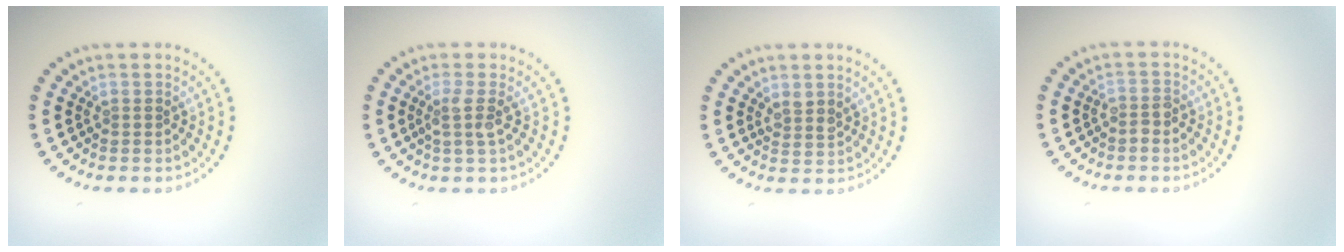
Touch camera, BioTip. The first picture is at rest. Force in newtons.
{"total": 1.8, "press": 1.3, "slide": 1.3}
{"total": 1.4, "press": 1.2, "slide": 0.7}
{"total": 1.2, "press": 0.9, "slide": 0.7}